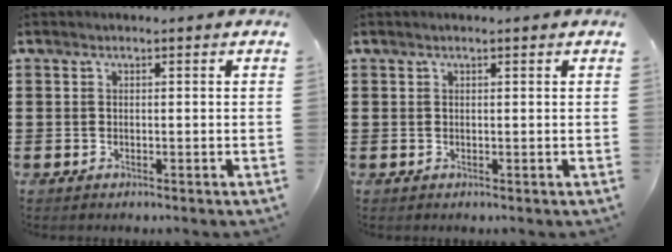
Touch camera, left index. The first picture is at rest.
{"total": 0.6, "force": [0.4, 0.0, 0.5], "torque": [-0.009, -0.001, 0.007]}